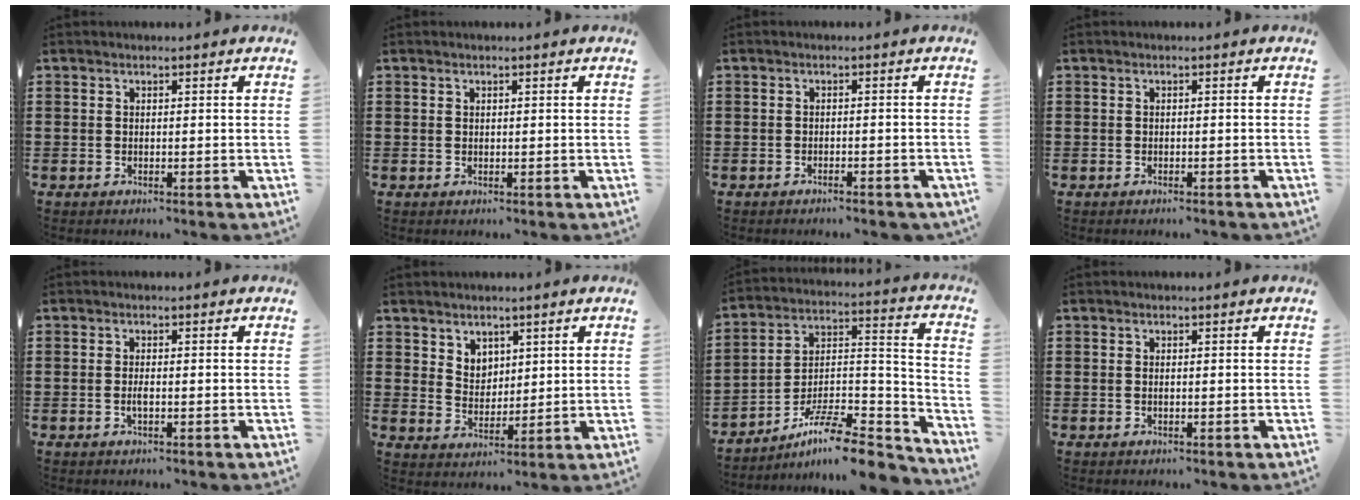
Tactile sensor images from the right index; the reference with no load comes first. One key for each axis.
{"total": 0.0}
{"total": 1.2, "fx": -1.0, "fy": -0.1, "fz": 0.5, "tx": -0.014, "ty": -0.003, "tz": -0.019}
{"total": 0.6, "fx": -0.5, "fy": -0.1, "fz": 0.2, "tx": -0.007, "ty": -0.006, "tz": -0.010}
{"total": 1.3, "fx": -0.3, "fy": 0.3, "fz": 1.2, "tx": -0.023, "ty": -0.003, "tz": -0.005}
{"total": 4.1, "fx": 3.1, "fy": 2.7, "fz": 0.4, "tx": -0.021, "ty": 0.000, "tz": 0.059}
{"total": 11.2, "fx": -9.2, "fy": 2.0, "fz": 6.0, "tx": -0.098, "ty": 0.016, "tz": -0.177}
{"total": 0.5, "fx": -0.1, "fy": 0.1, "fz": 0.5, "tx": -0.013, "ty": -0.004, "tz": 0.000}